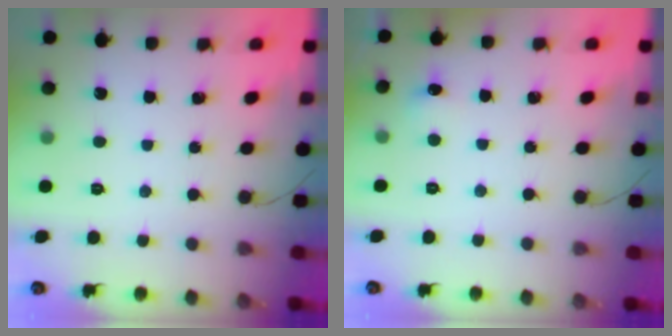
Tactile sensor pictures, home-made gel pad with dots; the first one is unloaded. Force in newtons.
{"total": 4.4, "press": 4.2, "slide": 1.2}